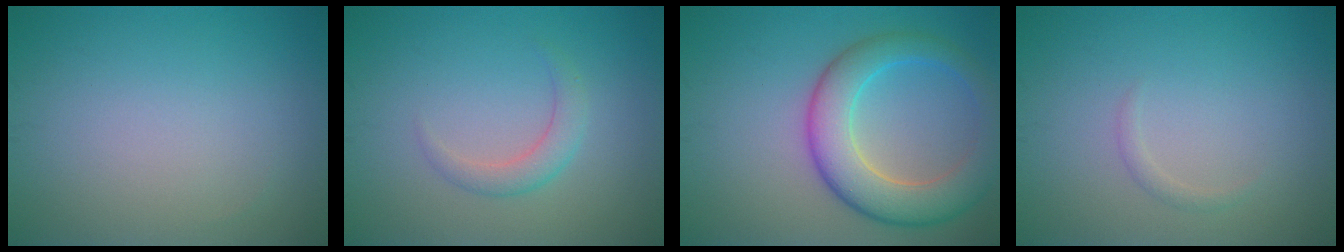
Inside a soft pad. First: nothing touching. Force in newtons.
{"total": 2.0, "press": 2.0, "slide": 0.2}
{"total": 7.0, "press": 7.0, "slide": 0.2}
{"total": 0.8, "press": 0.8, "slide": 0.0}